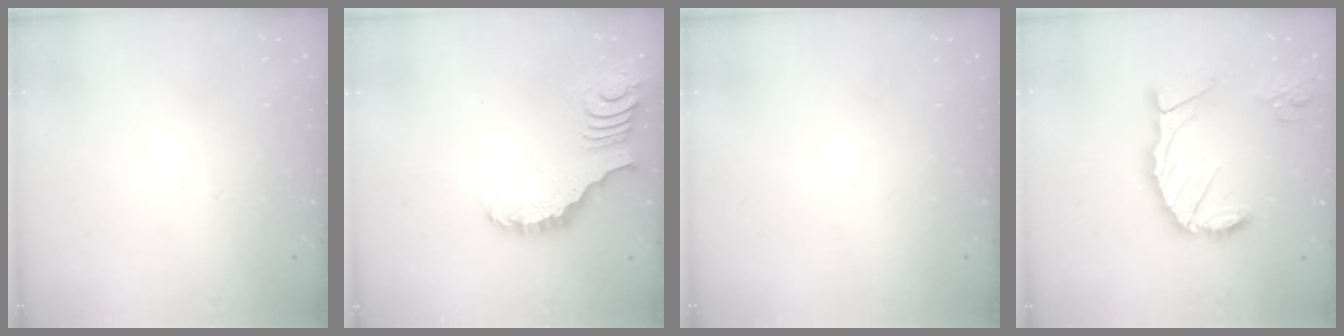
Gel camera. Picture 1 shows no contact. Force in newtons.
{"total": 3.5, "press": 3.5, "slide": 0.5}
{"total": 0.0}
{"total": 14.7, "press": 14.6, "slide": 1.6}